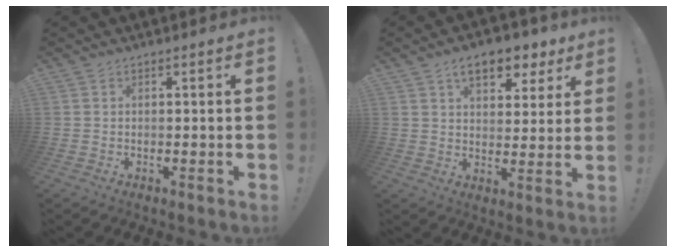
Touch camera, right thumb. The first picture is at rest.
{"total": 10.8, "force": [6.3, 5.7, 6.6], "torque": [-0.082, -0.033, 0.109]}